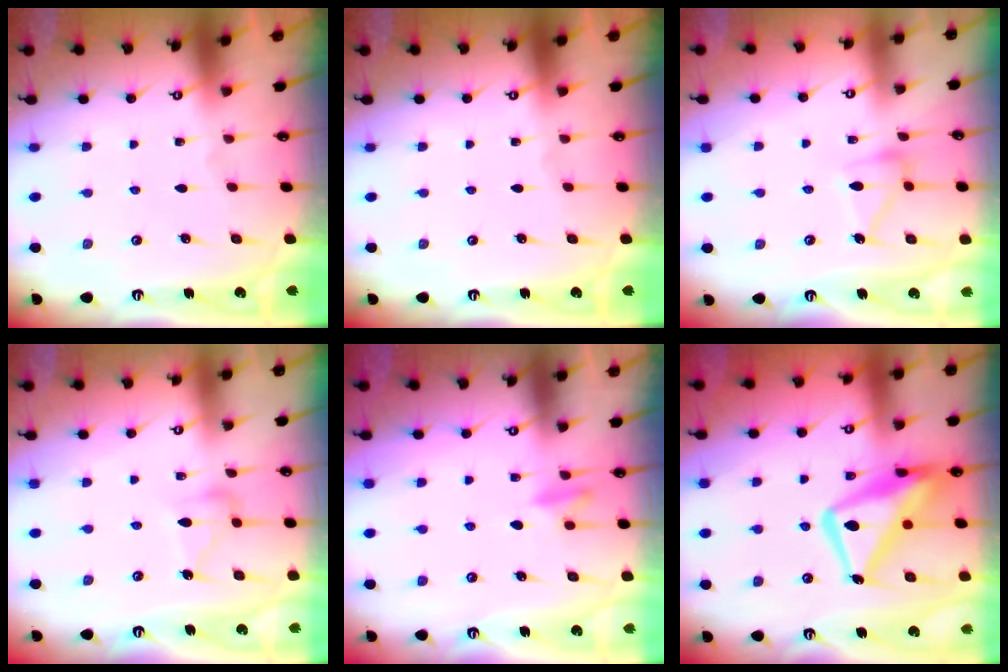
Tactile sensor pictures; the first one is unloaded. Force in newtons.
{"total": 0.0}
{"total": 11.6, "press": 11.6, "slide": 0.6}
{"total": 9.5, "press": 9.5, "slide": 0.6}
{"total": 8.5, "press": 8.4, "slide": 1.5}
{"total": 17.3, "press": 17.2, "slide": 1.9}